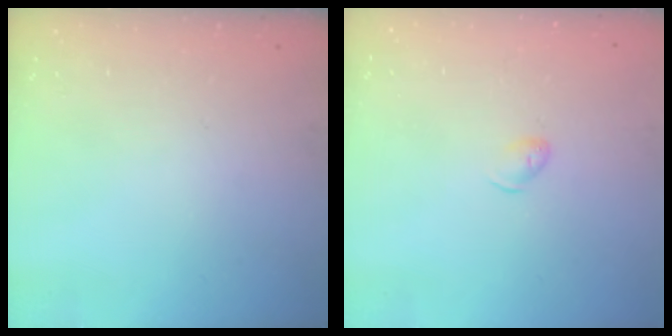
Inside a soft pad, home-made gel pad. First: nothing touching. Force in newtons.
{"total": 4.4, "press": 4.3, "slide": 0.8}